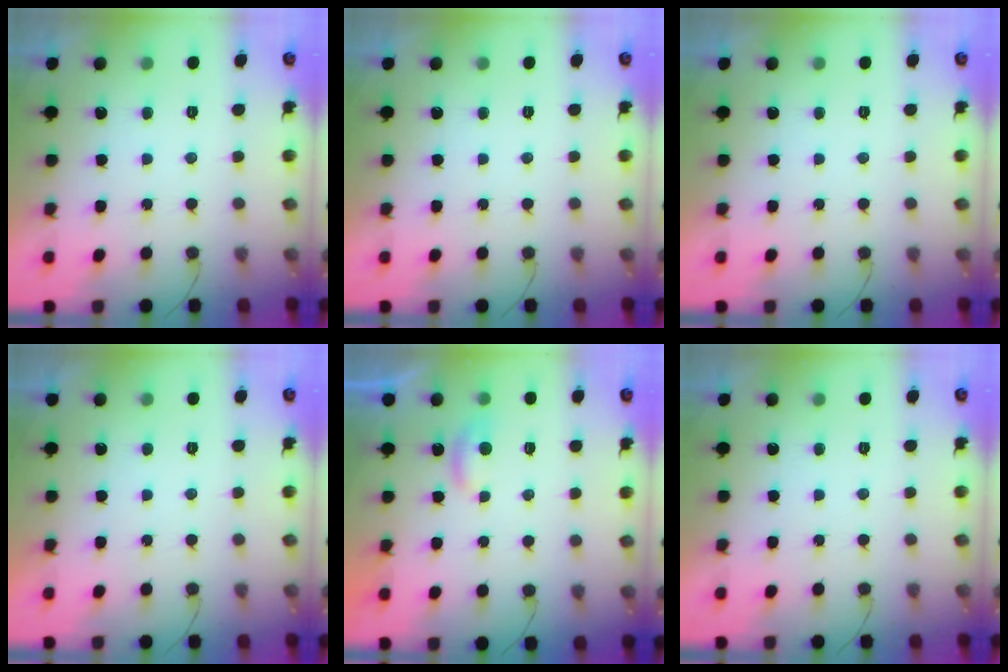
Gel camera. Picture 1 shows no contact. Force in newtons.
{"total": 0.0}
{"total": 0.0}
{"total": 0.0}
{"total": 3.6, "press": 3.6, "slide": 0.4}
{"total": 0.0}